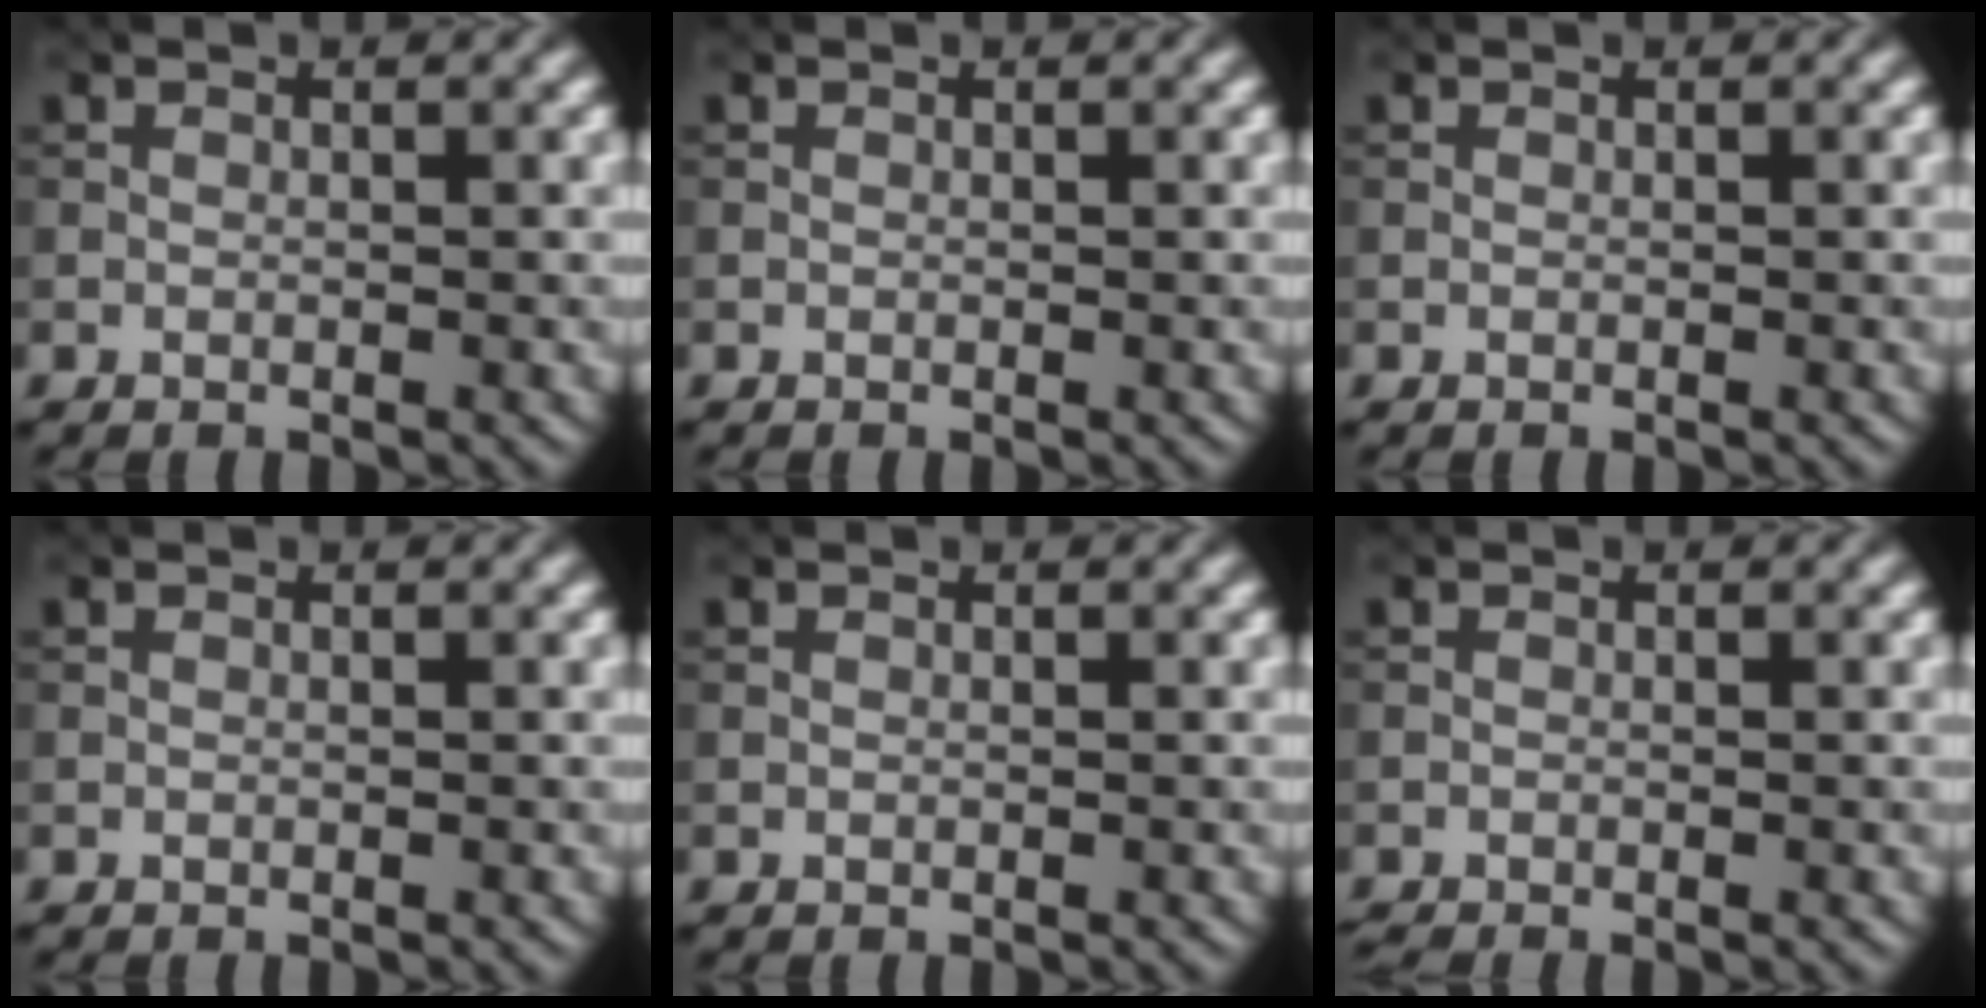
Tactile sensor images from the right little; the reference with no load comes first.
{"total": 0.0}
{"total": 0.0}
{"total": 0.0}
{"total": 0.0}
{"total": 0.8, "force": [-0.8, 0.0, 0.2], "torque": [0.000, -0.005, -0.018]}